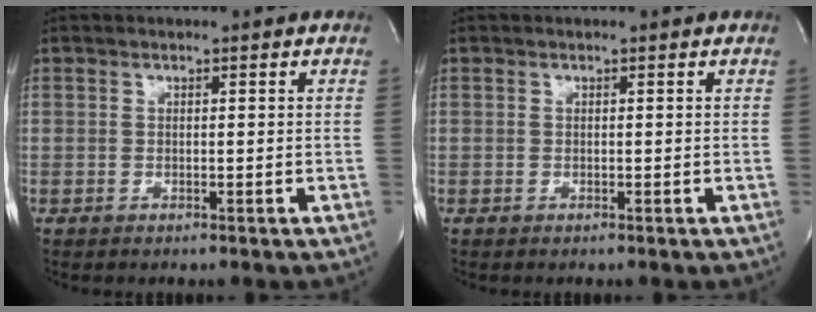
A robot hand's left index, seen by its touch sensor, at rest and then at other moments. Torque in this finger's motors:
{"motor_torque": [0.00, 0.00, 0.00, 0.00]}